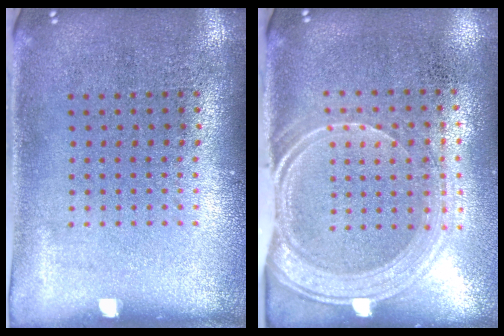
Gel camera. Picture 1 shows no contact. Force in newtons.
{"total": 1.9, "press": 1.6, "slide": 1.1}